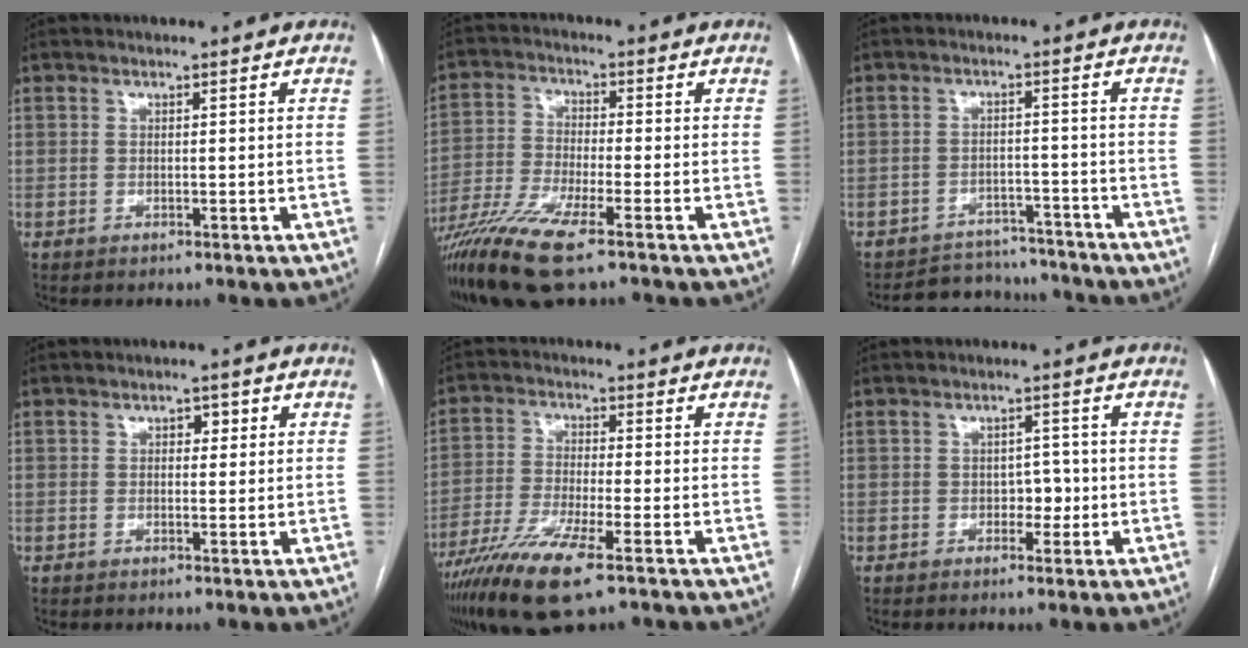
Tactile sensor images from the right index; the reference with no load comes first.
{"total": 12.3, "force": [-8.0, 1.2, 9.3], "torque": [-0.184, -0.026, -0.150]}
{"total": 8.7, "force": [-8.3, 2.8, -0.1], "torque": [0.014, 0.016, -0.113]}
{"total": 2.0, "force": [0.7, 1.2, 1.4], "torque": [-0.017, 0.012, 0.007]}
{"total": 10.9, "force": [-6.6, 0.8, 8.6], "torque": [-0.172, -0.026, -0.122]}
{"total": 2.7, "force": [-0.6, 1.8, 2.0], "torque": [-0.019, 0.006, -0.008]}